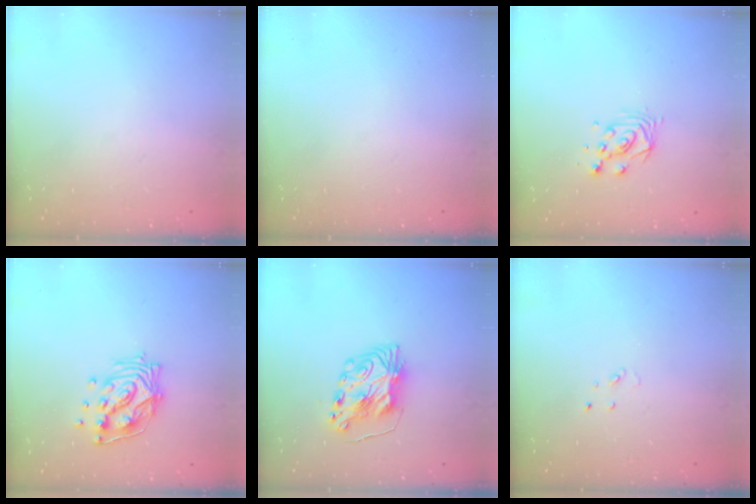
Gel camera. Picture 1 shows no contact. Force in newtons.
{"total": 0.0}
{"total": 4.7, "press": 4.7, "slide": 0.4}
{"total": 11.7, "press": 11.6, "slide": 1.4}
{"total": 8.2, "press": 8.2, "slide": 0.6}
{"total": 2.6, "press": 2.6, "slide": 0.2}